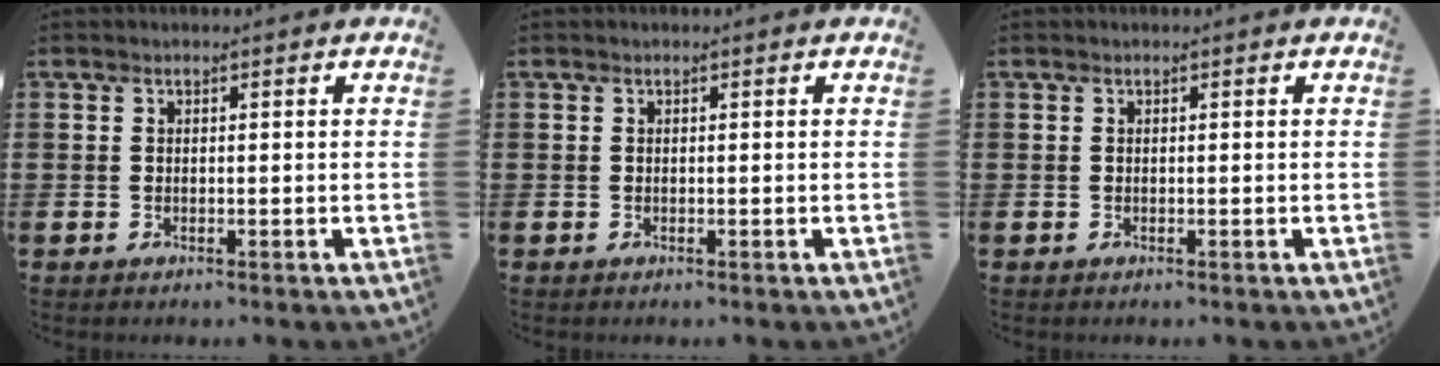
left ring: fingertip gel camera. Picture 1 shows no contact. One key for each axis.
{"total": 0.0}
{"total": 0.0}